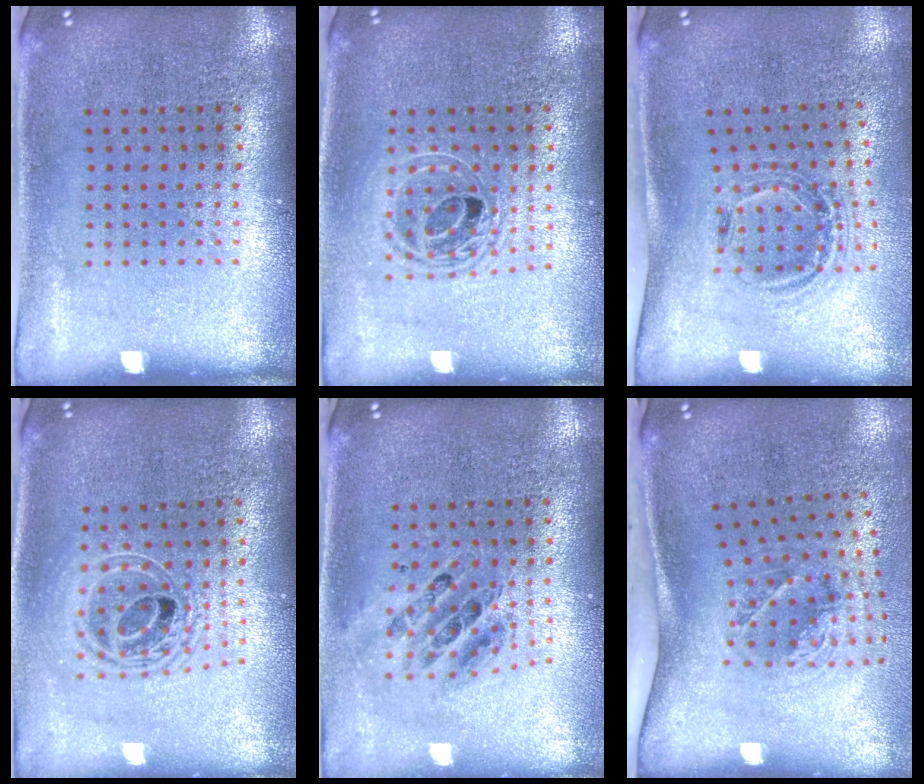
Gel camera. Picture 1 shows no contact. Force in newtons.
{"total": 1.7, "press": 1.4, "slide": 0.9}
{"total": 1.1, "press": 1.0, "slide": 0.4}
{"total": 2.0, "press": 1.5, "slide": 1.2}
{"total": 0.7, "press": 0.7, "slide": 0.1}
{"total": 1.9, "press": 1.3, "slide": 1.4}